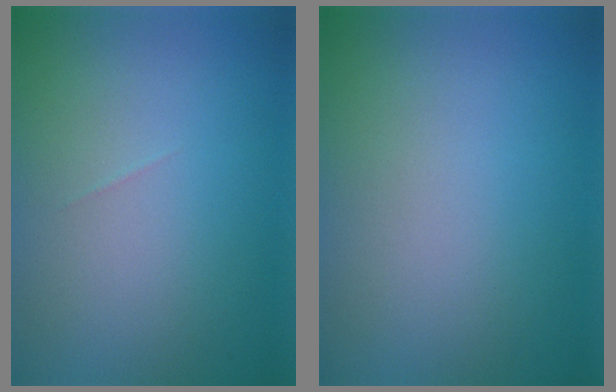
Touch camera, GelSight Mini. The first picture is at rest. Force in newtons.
{"total": 0.0}